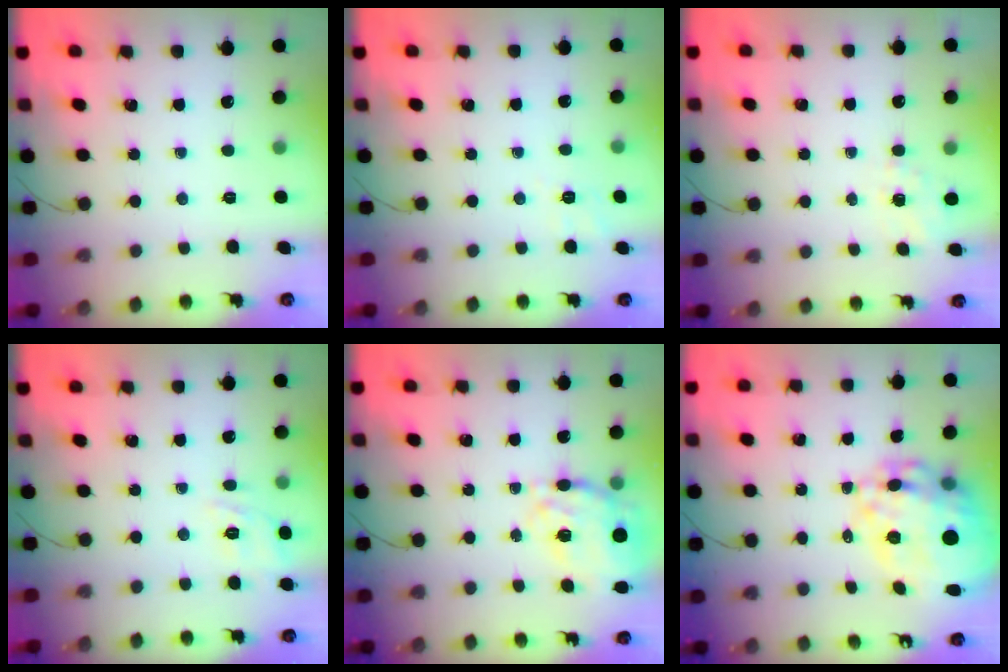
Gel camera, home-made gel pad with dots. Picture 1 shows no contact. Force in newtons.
{"total": 2.4, "press": 1.4, "slide": 2.0}
{"total": 1.5, "press": 1.1, "slide": 1.1}
{"total": 2.8, "press": 2.2, "slide": 1.7}
{"total": 15.4, "press": 14.6, "slide": 4.8}
{"total": 18.2, "press": 17.0, "slide": 6.3}